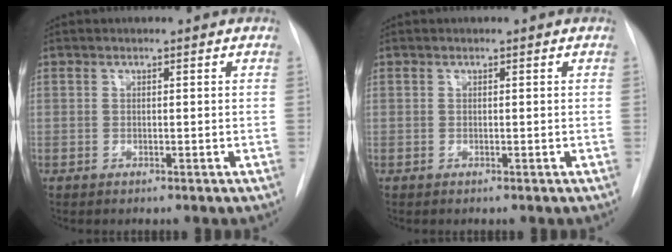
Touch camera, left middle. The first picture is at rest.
{"total": 0.0}